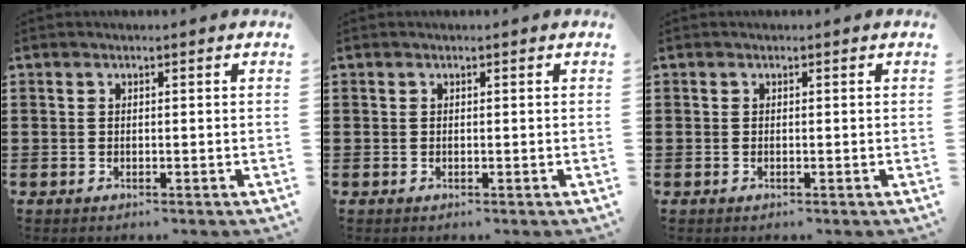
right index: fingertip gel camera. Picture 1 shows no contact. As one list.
[{"total": 0.0}, {"total": 0.0}]